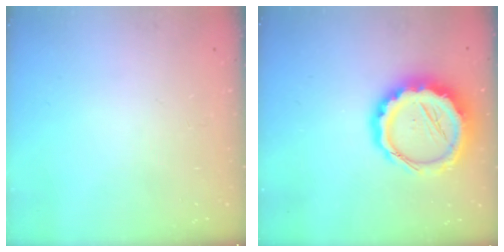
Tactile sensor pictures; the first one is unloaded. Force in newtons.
{"total": 14.6, "press": 14.3, "slide": 3.3}